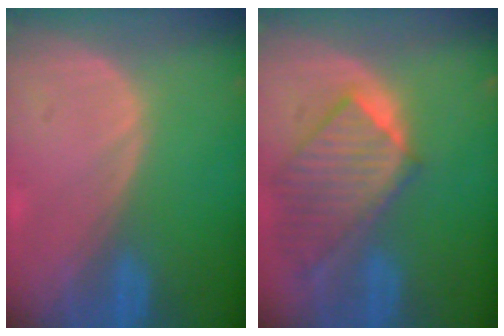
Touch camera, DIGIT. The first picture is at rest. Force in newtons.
{"total": 9.5, "press": 8.3, "slide": 4.7}